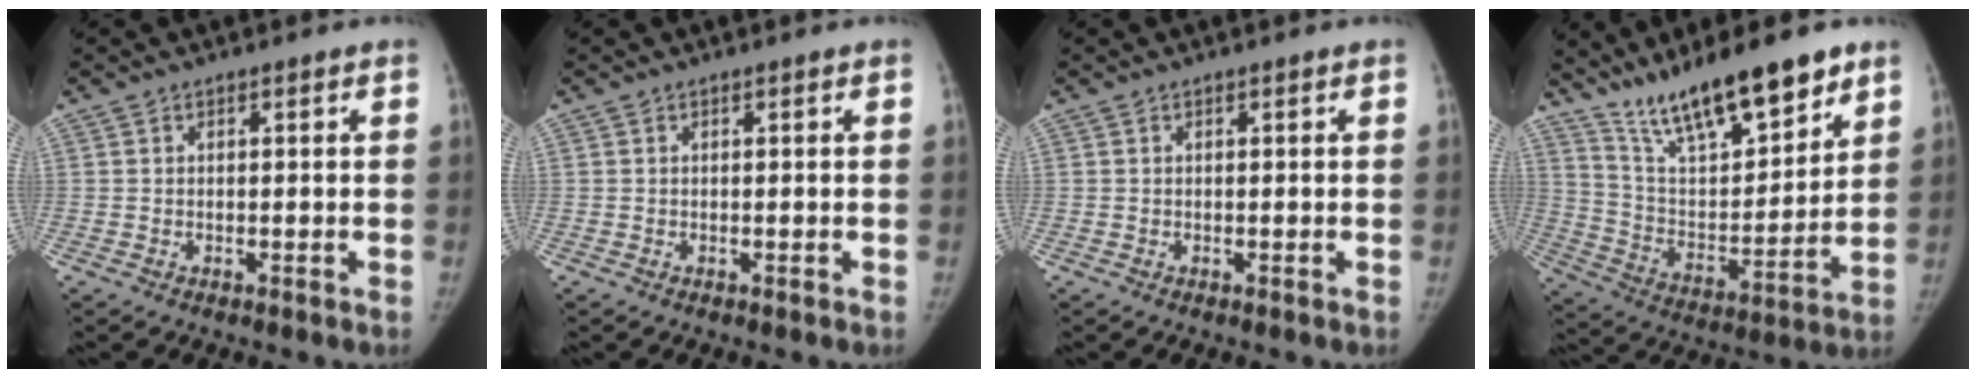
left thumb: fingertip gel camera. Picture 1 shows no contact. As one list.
[{"total": 0.0}, {"total": 0.0}, {"total": 20.0, "force": [14.5, 5.6, 12.6], "torque": [-0.175, -0.069, 0.257]}]